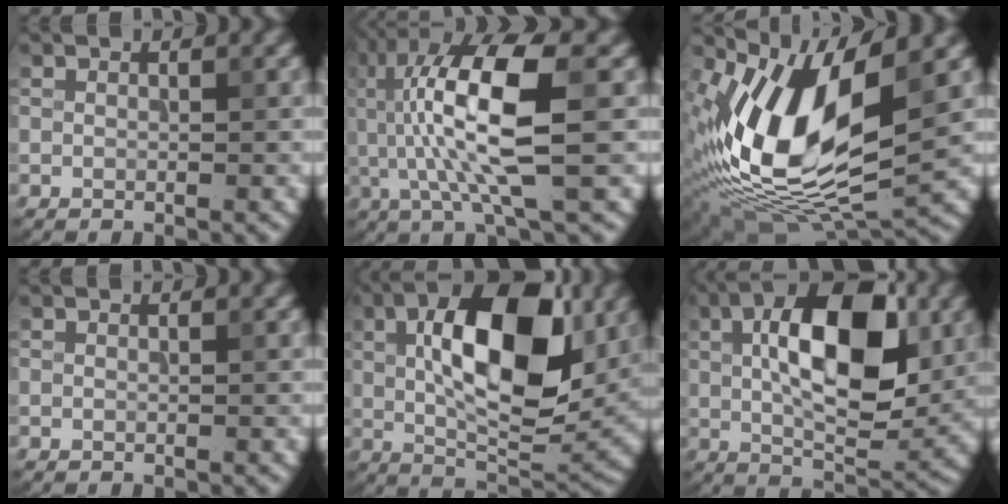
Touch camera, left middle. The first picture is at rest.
{"total": 10.7, "force": [0.9, 2.8, 10.3], "torque": [-0.199, 0.005, 0.021]}
{"total": 13.4, "force": [1.0, 6.7, 11.6], "torque": [-0.223, -0.013, 0.014]}
{"total": 0.0}
{"total": 13.0, "force": [2.6, 5.6, 11.4], "torque": [-0.170, 0.012, 0.036]}
{"total": 11.9, "force": [2.3, 5.4, 10.3], "torque": [-0.150, 0.014, 0.030]}